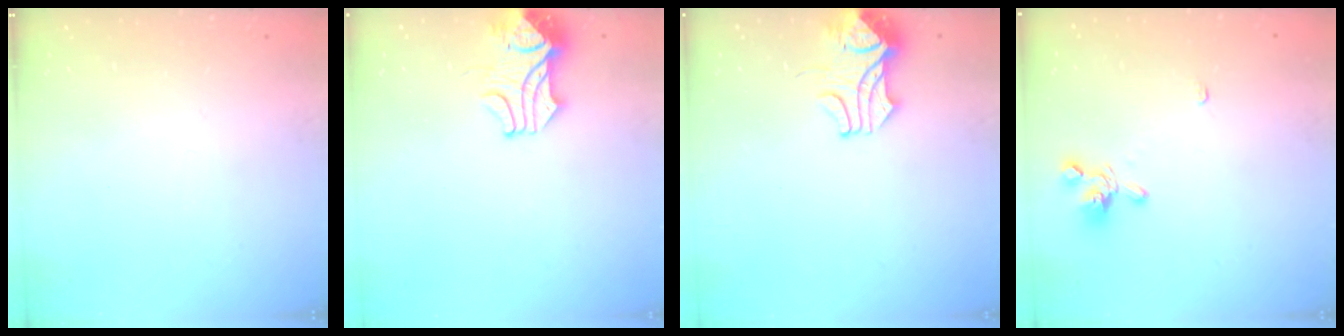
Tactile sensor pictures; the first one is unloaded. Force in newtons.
{"total": 2.4, "press": 2.2, "slide": 1.0}
{"total": 2.5, "press": 2.4, "slide": 0.8}
{"total": 2.2, "press": 2.0, "slide": 0.8}